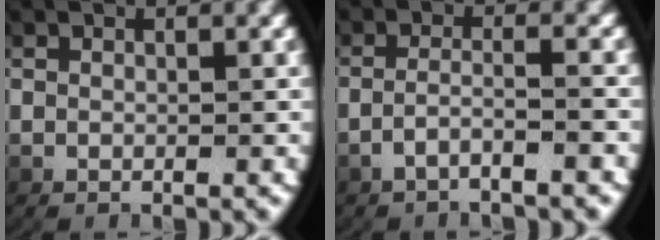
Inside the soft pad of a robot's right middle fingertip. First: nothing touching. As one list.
[{"total": 2.5, "force": [-2.0, -0.2, 1.5], "torque": [-0.041, -0.011, -0.029]}]